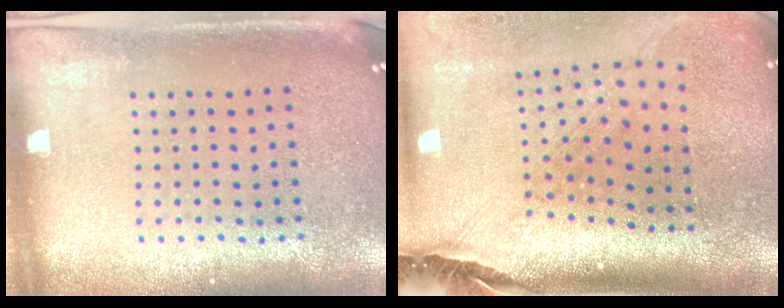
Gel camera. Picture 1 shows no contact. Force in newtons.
{"total": 2.7, "press": 1.9, "slide": 1.9}